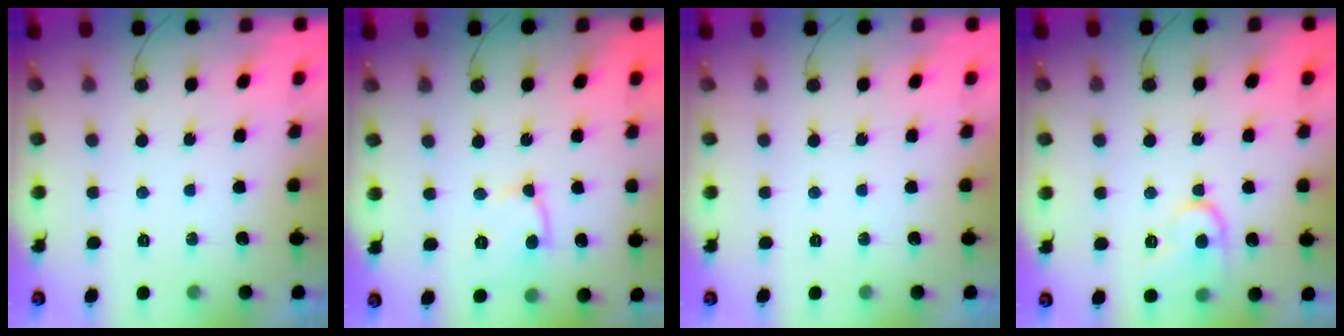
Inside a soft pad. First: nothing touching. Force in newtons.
{"total": 9.3, "press": 9.2, "slide": 1.2}
{"total": 0.0}
{"total": 12.3, "press": 12.3, "slide": 1.0}